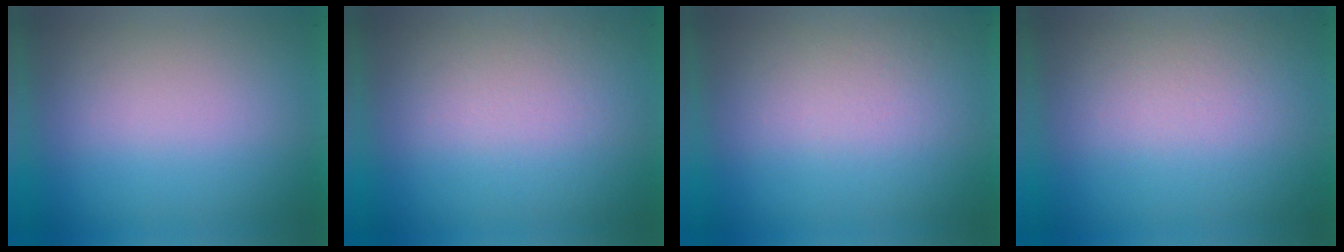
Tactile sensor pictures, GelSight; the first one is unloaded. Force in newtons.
{"total": 2.5}
{"total": 2.7}
{"total": 3.8}